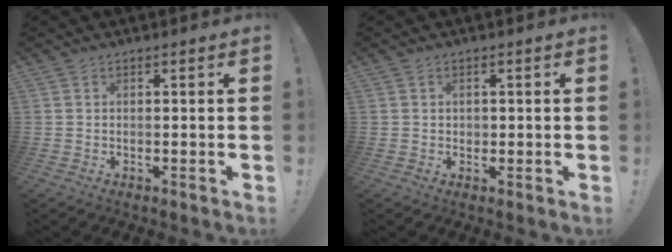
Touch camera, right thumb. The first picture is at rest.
{"total": 1.1, "force": [0.1, 1.0, 0.2], "torque": [0.001, 0.000, 0.000]}